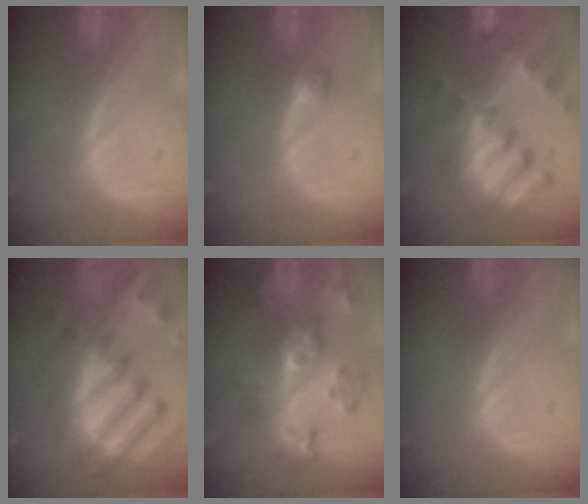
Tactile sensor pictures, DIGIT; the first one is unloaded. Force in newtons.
{"total": 1.6, "press": 1.4, "slide": 0.9}
{"total": 10.1, "press": 8.8, "slide": 4.9}
{"total": 12.4, "press": 10.7, "slide": 6.2}
{"total": 8.6, "press": 7.7, "slide": 3.7}
{"total": 0.0}